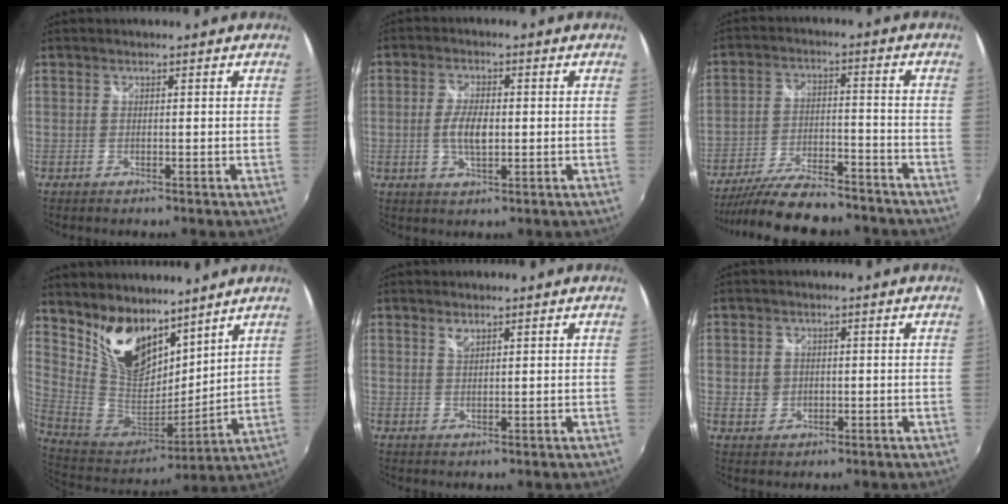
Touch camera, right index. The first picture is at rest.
{"total": 5.1, "force": [-0.4, 2.0, 4.7], "torque": [-0.094, -0.001, -0.007]}
{"total": 18.2, "force": [-15.7, 4.3, 8.0], "torque": [-0.164, -0.022, -0.239]}
{"total": 16.7, "force": [11.6, 8.8, 8.3], "torque": [-0.170, 0.004, 0.234]}
{"total": 1.4, "force": [1.1, 0.4, 0.8], "torque": [-0.015, 0.002, 0.019]}
{"total": 3.3, "force": [-0.3, 3.1, 1.3], "torque": [-0.023, 0.004, -0.006]}